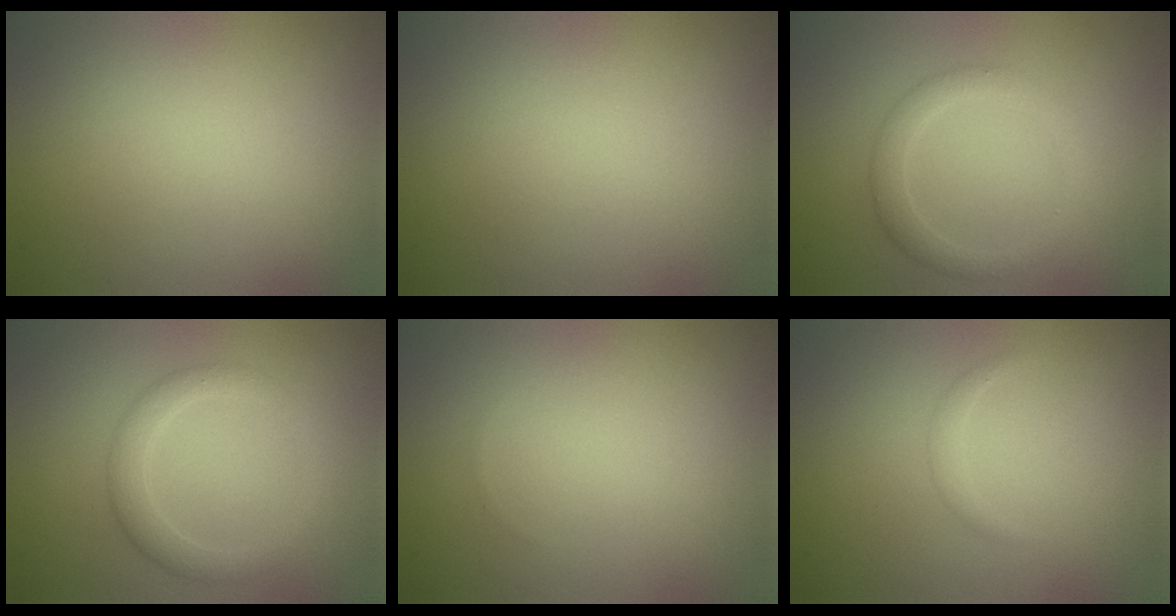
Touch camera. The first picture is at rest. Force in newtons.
{"total": 0.0}
{"total": 2.2, "press": 2.2, "slide": 0.0}
{"total": 2.8, "press": 2.8, "slide": 0.3}
{"total": 0.0}
{"total": 0.8, "press": 0.8, "slide": 0.0}